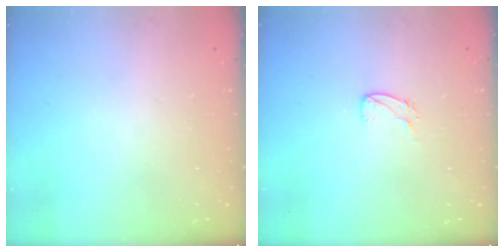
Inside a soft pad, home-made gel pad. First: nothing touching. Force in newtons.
{"total": 4.6, "press": 4.6, "slide": 0.5}